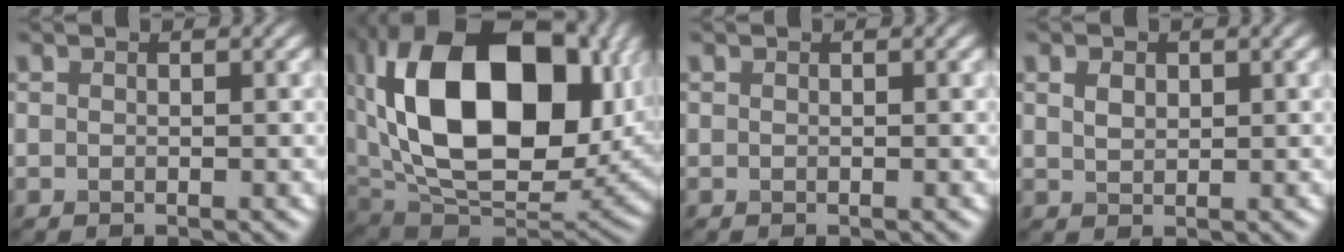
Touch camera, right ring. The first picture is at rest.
{"total": 20.9, "force": [5.0, 13.0, 15.6], "torque": [-0.311, 0.006, 0.100]}
{"total": 0.0}
{"total": 1.5, "force": [0.7, 1.0, 1.0], "torque": [-0.018, 0.001, 0.015]}